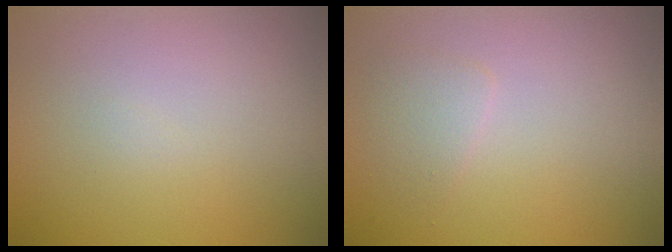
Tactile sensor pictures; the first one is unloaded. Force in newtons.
{"total": 1.3, "press": 1.3, "slide": 0.1}